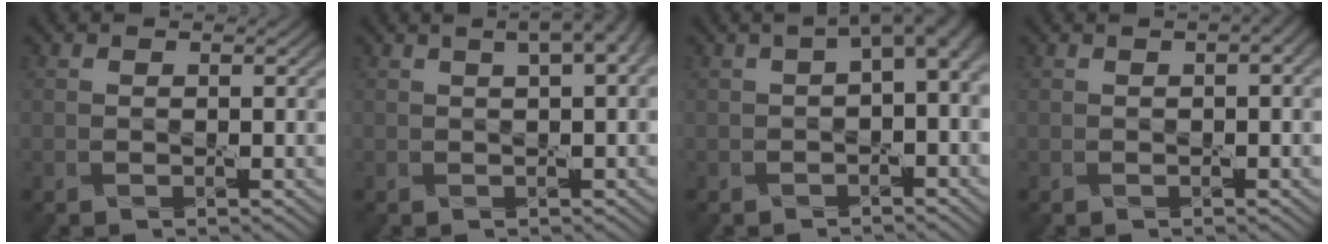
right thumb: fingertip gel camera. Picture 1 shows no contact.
{"total": 5.0, "force": [2.2, 1.8, 4.2], "torque": [-0.044, 0.021, 0.017]}
{"total": 5.0, "force": [0.6, 2.2, 4.5], "torque": [-0.056, 0.007, 0.010]}
{"total": 2.3, "force": [0.6, 0.8, 2.1], "torque": [-0.029, 0.008, 0.007]}